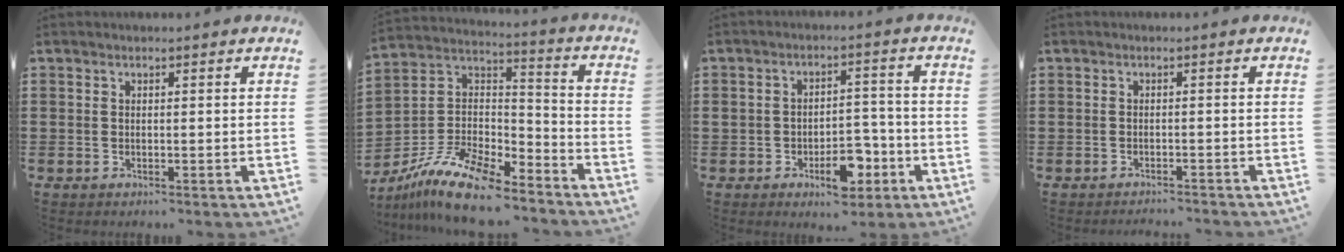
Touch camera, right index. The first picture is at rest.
{"total": 12.7, "force": [-10.1, 4.2, 6.5], "torque": [-0.143, 0.029, -0.195]}
{"total": 8.0, "force": [-3.7, 4.3, 5.6], "torque": [-0.070, 0.014, -0.063]}
{"total": 1.5, "force": [-1.5, 0.1, -0.2], "torque": [-0.001, 0.005, -0.034]}